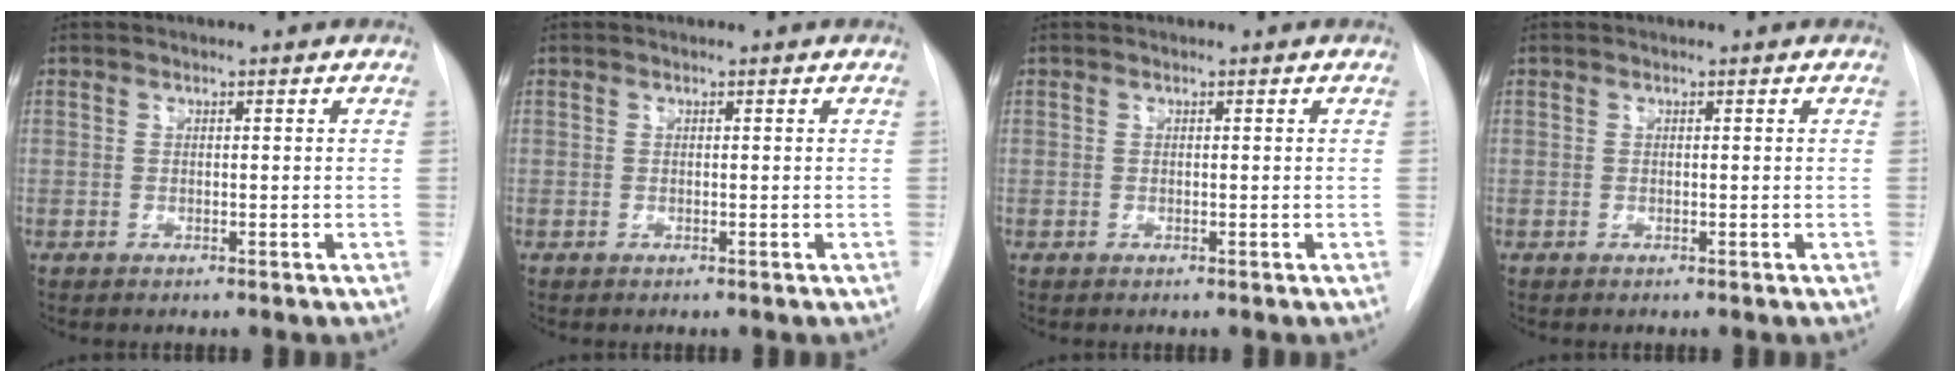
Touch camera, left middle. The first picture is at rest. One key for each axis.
{"total": 0.0}
{"total": 0.0}
{"total": 0.0}